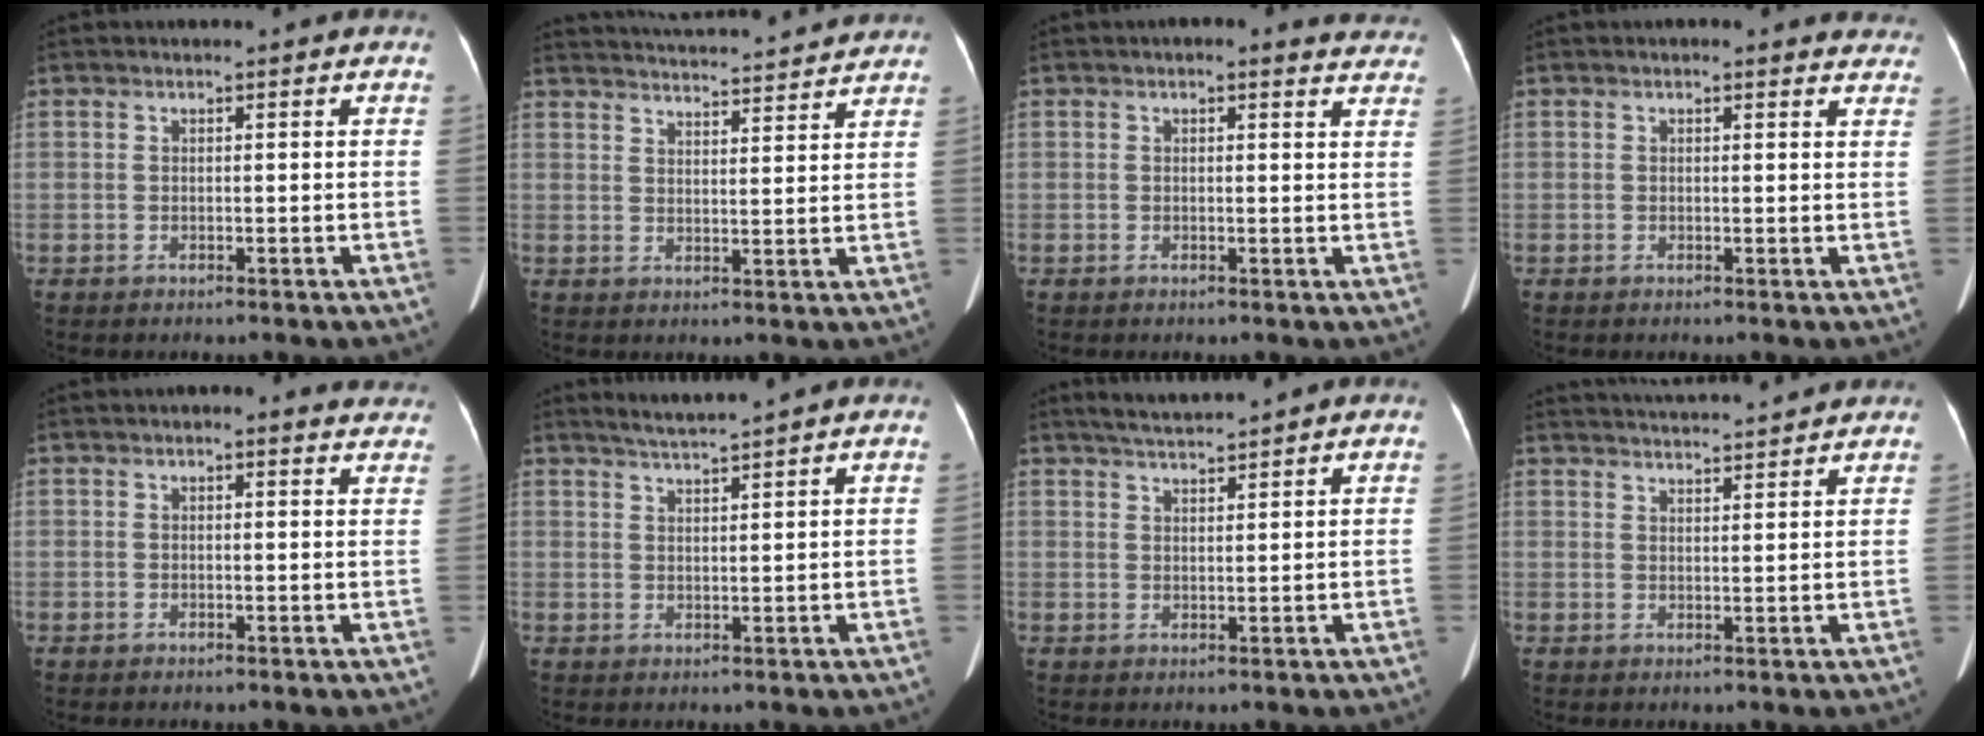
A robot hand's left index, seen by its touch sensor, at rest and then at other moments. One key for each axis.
{"total": 17.2, "fx": 16.4, "fy": 1.6, "fz": 4.8, "tx": -0.079, "ty": 0.022, "tz": 0.222}
{"total": 5.7, "fx": 4.8, "fy": 2.2, "fz": 2.0, "tx": -0.005, "ty": 0.004, "tz": 0.034}
{"total": 3.9, "fx": 3.4, "fy": 1.8, "fz": 0.6, "tx": 0.013, "ty": -0.004, "tz": 0.012}
{"total": 3.7, "fx": 2.9, "fy": 1.8, "fz": 1.4, "tx": -0.003, "ty": 0.008, "tz": 0.017}
{"total": 3.0, "fx": 2.7, "fy": -1.1, "fz": 0.8, "tx": -0.017, "ty": 0.001, "tz": 0.056}
{"total": 3.2, "fx": 3.0, "fy": -0.6, "fz": 0.9, "tx": -0.020, "ty": 0.008, "tz": 0.061}
{"total": 10.0, "fx": 9.6, "fy": 0.1, "fz": 2.8, "tx": -0.050, "ty": 0.025, "tz": 0.135}